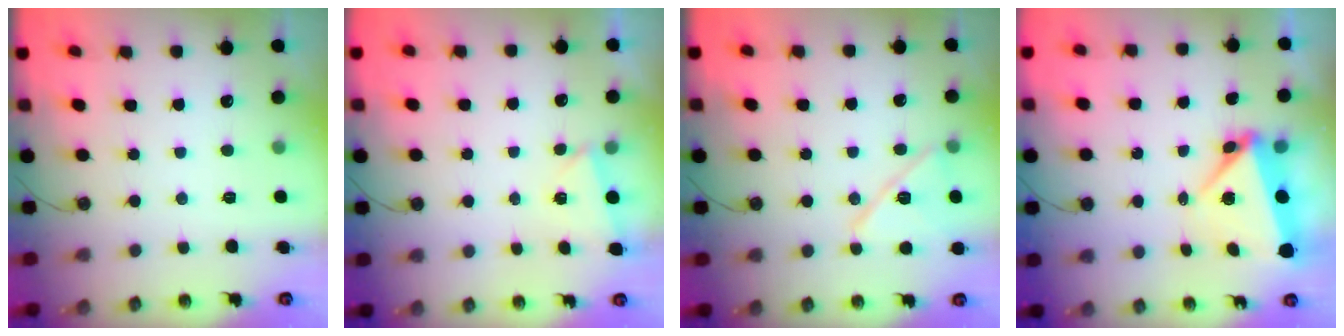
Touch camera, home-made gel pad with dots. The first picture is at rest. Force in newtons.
{"total": 2.3, "press": 1.3, "slide": 1.9}
{"total": 13.2, "press": 13.2, "slide": 0.6}
{"total": 6.1, "press": 6.1, "slide": 0.1}